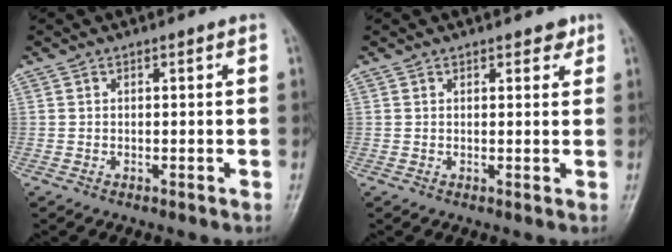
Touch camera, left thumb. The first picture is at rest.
{"total": 2.1, "force": [1.5, 1.1, 1.0], "torque": [0.003, -0.006, 0.014]}